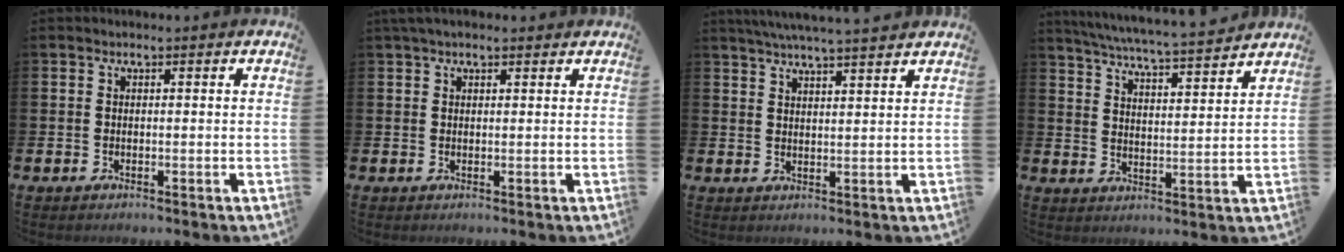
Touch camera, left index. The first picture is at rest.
{"total": 1.9, "force": [1.5, 0.7, 0.9], "torque": [-0.020, 0.007, 0.026]}
{"total": 4.9, "force": [4.7, -0.5, 1.4], "torque": [-0.038, -0.016, 0.084]}
{"total": 6.2, "force": [6.0, -0.3, 1.5], "torque": [-0.056, -0.046, 0.105]}